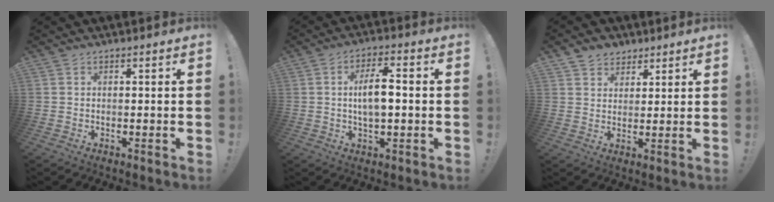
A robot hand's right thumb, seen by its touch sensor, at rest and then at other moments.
{"total": 8.1, "force": [0.0, 3.4, 7.4], "torque": [-0.120, 0.005, -0.006]}
{"total": 5.0, "force": [3.3, 3.8, 0.3], "torque": [-0.007, -0.021, 0.065]}